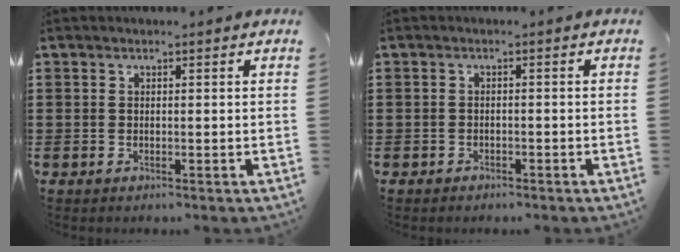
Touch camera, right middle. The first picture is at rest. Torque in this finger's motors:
{"motor_torque": [-0.26, 0.02, -0.02, -0.01]}